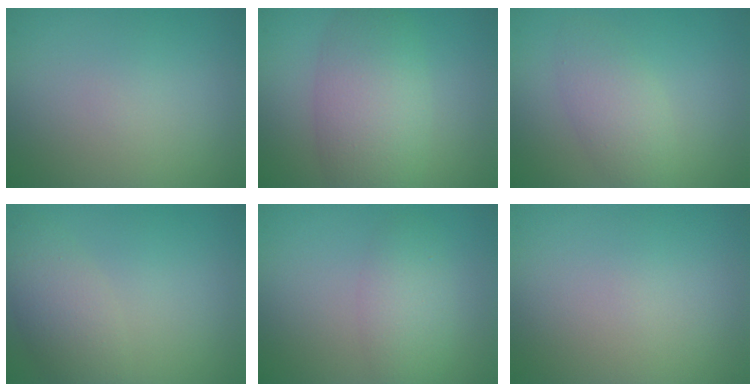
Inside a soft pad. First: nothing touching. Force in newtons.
{"total": 6.1, "press": 6.1, "slide": 0.2}
{"total": 3.0, "press": 3.0, "slide": 0.1}
{"total": 3.1, "press": 3.1, "slide": 0.1}
{"total": 2.9, "press": 2.9, "slide": 0.2}
{"total": 0.0}